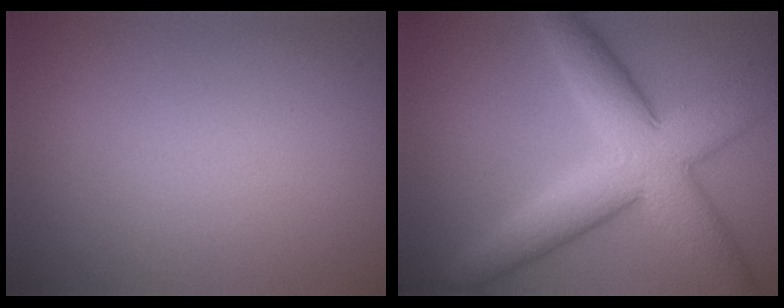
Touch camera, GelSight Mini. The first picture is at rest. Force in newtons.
{"total": 8.7, "press": 8.7, "slide": 0.4}